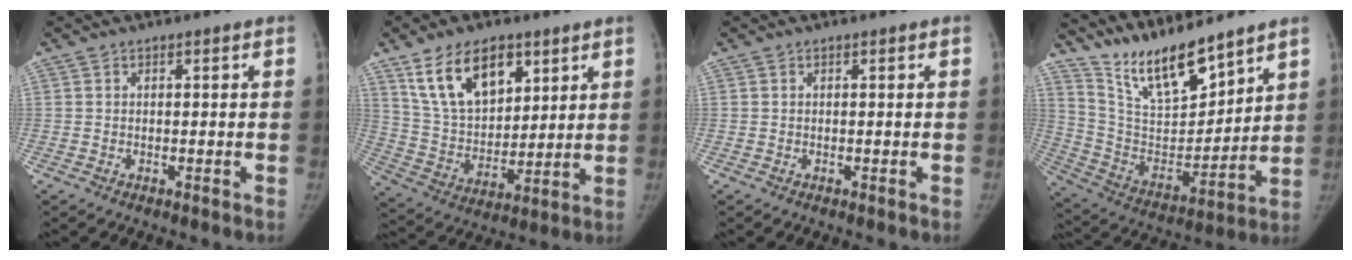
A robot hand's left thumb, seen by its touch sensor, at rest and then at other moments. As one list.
[{"total": 15.9, "force": [8.7, 9.0, 9.7], "torque": [-0.136, -0.036, 0.173]}, {"total": 0.0}, {"total": 15.6, "force": [13.2, 3.7, 7.5], "torque": [-0.105, -0.082, 0.258]}]